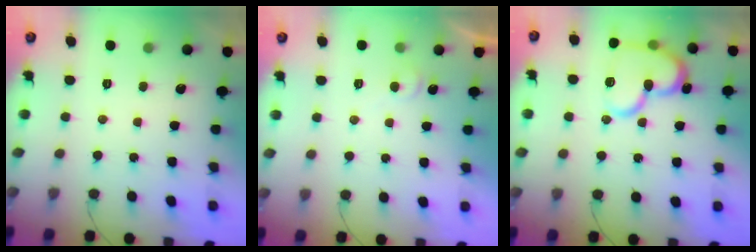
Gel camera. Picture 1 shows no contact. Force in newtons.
{"total": 4.3, "press": 4.3, "slide": 0.6}
{"total": 18.4, "press": 18.3, "slide": 1.8}